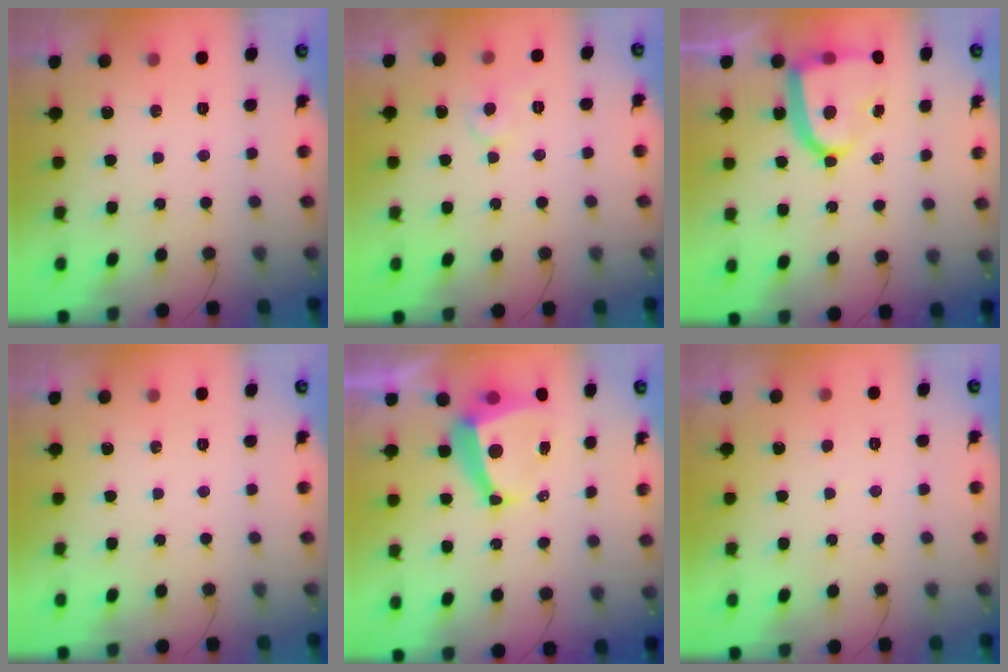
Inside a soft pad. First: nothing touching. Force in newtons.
{"total": 4.8, "press": 4.8, "slide": 0.2}
{"total": 16.0, "press": 15.9, "slide": 1.3}
{"total": 0.0}
{"total": 8.8, "press": 8.7, "slide": 1.1}
{"total": 2.0, "press": 2.0, "slide": 0.2}